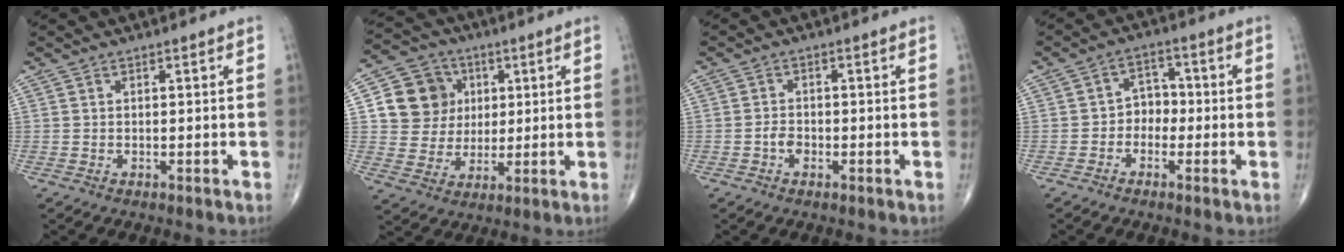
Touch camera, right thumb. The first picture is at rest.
{"total": 12.0, "force": [2.9, 10.9, 3.9], "torque": [-0.036, 0.001, 0.052]}
{"total": 2.1, "force": [-0.9, 1.5, 1.2], "torque": [-0.015, 0.007, -0.019]}
{"total": 4.5, "force": [-1.3, 3.7, 2.1], "torque": [0.000, 0.023, -0.037]}